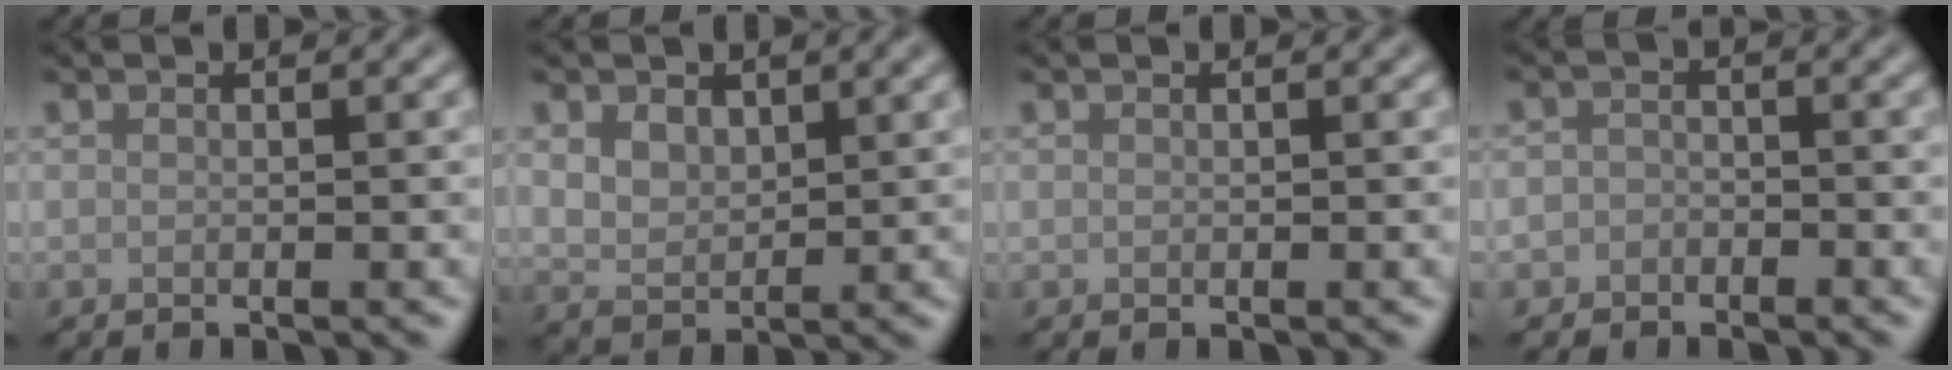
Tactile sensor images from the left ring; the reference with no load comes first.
{"total": 2.9, "force": [1.3, 2.0, 1.7], "torque": [-0.038, -0.006, 0.027]}
{"total": 0.0}
{"total": 1.7, "force": [-1.1, 1.2, 0.1], "torque": [0.008, 0.003, -0.025]}